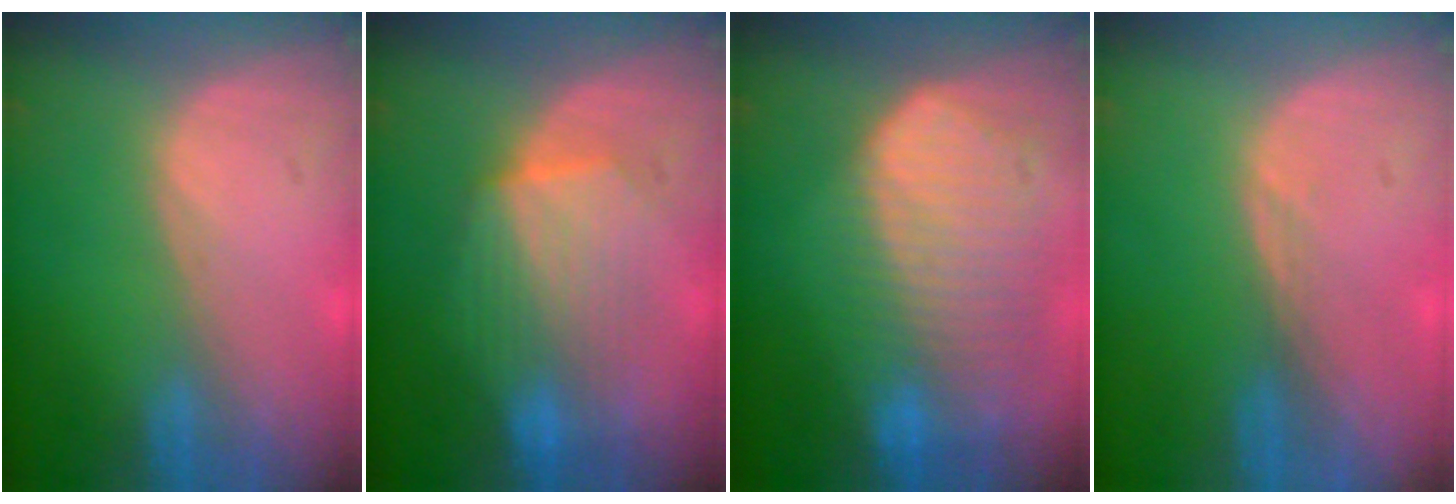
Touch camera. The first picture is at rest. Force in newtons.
{"total": 7.3, "press": 7.2, "slide": 0.7}
{"total": 10.3, "press": 8.9, "slide": 5.2}
{"total": 0.8, "press": 0.6, "slide": 0.6}